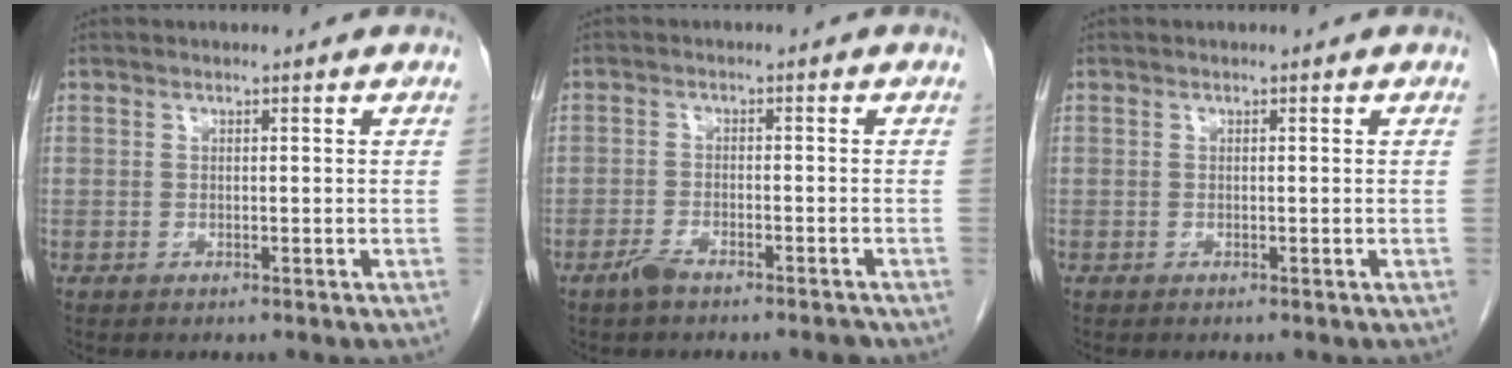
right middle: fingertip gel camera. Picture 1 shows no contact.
{"total": 3.5, "force": [-2.8, 0.8, 1.9], "torque": [-0.033, -0.001, -0.048]}
{"total": 0.0}